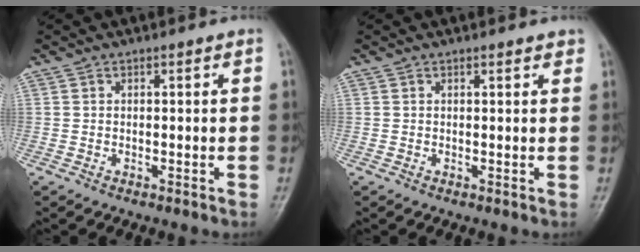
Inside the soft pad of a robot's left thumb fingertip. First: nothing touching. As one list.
[{"total": 1.3, "force": [1.0, 0.4, 0.7], "torque": [-0.007, -0.003, 0.011]}]